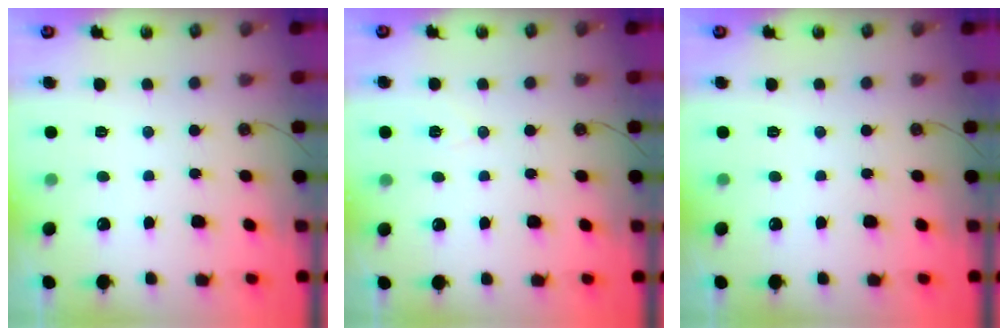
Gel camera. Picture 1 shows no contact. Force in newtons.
{"total": 4.7, "press": 4.5, "slide": 1.6}
{"total": 0.0}